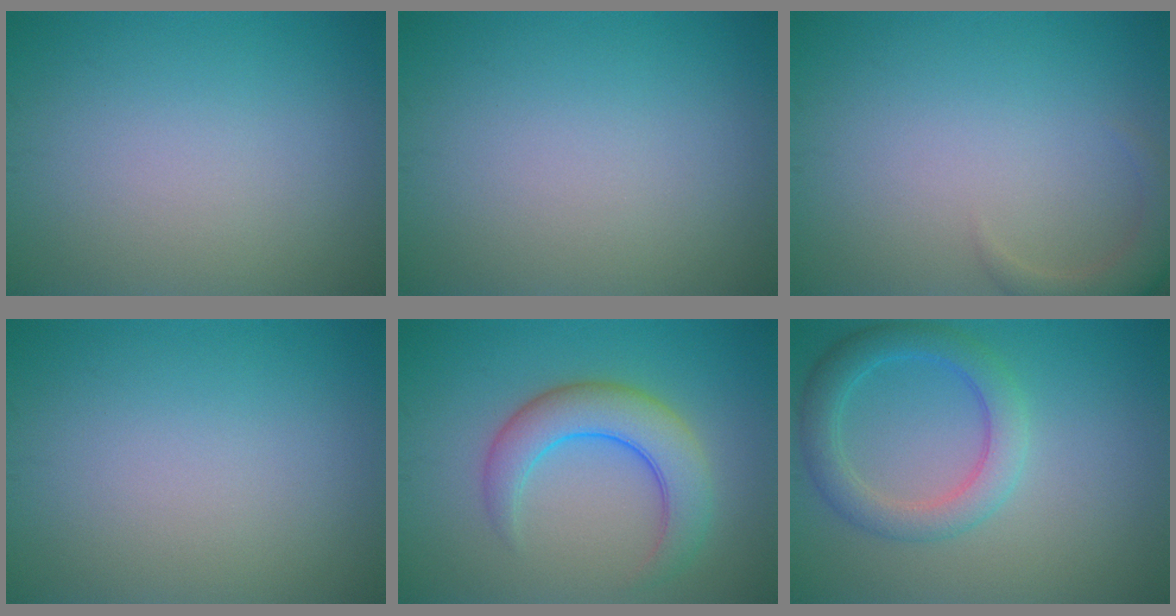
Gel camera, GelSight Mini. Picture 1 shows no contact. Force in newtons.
{"total": 0.0}
{"total": 2.6, "press": 2.6, "slide": 0.3}
{"total": 0.0}
{"total": 5.5, "press": 5.5, "slide": 0.3}
{"total": 4.0, "press": 4.0, "slide": 0.1}